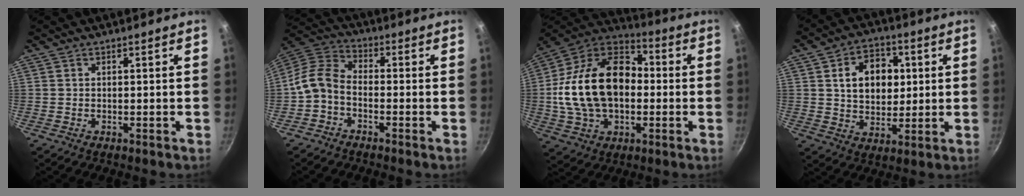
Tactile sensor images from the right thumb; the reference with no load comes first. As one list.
[{"total": 7.9, "force": [-2.9, 5.3, 5.1], "torque": [-0.108, 0.047, -0.076]}, {"total": 23.7, "force": [-0.5, 15.8, 17.6], "torque": [-0.296, 0.044, -0.016]}, {"total": 12.5, "force": [2.6, 9.0, 8.2], "torque": [-0.090, -0.001, 0.042]}]